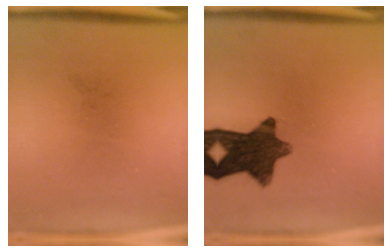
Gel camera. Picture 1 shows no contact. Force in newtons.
{"total": 11.5}